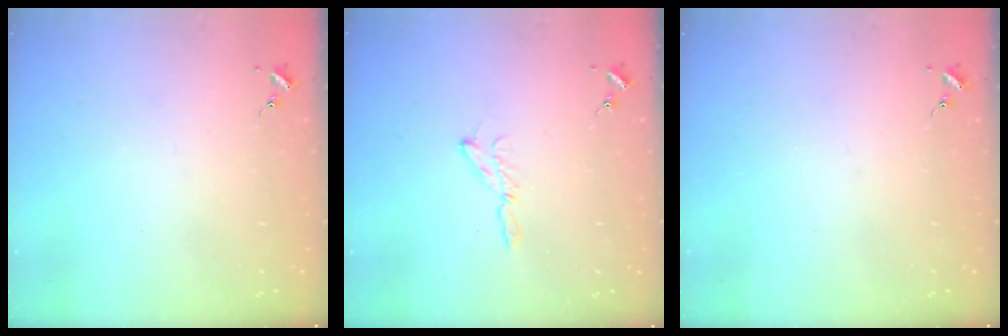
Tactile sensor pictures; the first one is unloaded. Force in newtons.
{"total": 6.0, "press": 5.9, "slide": 0.8}
{"total": 0.0}